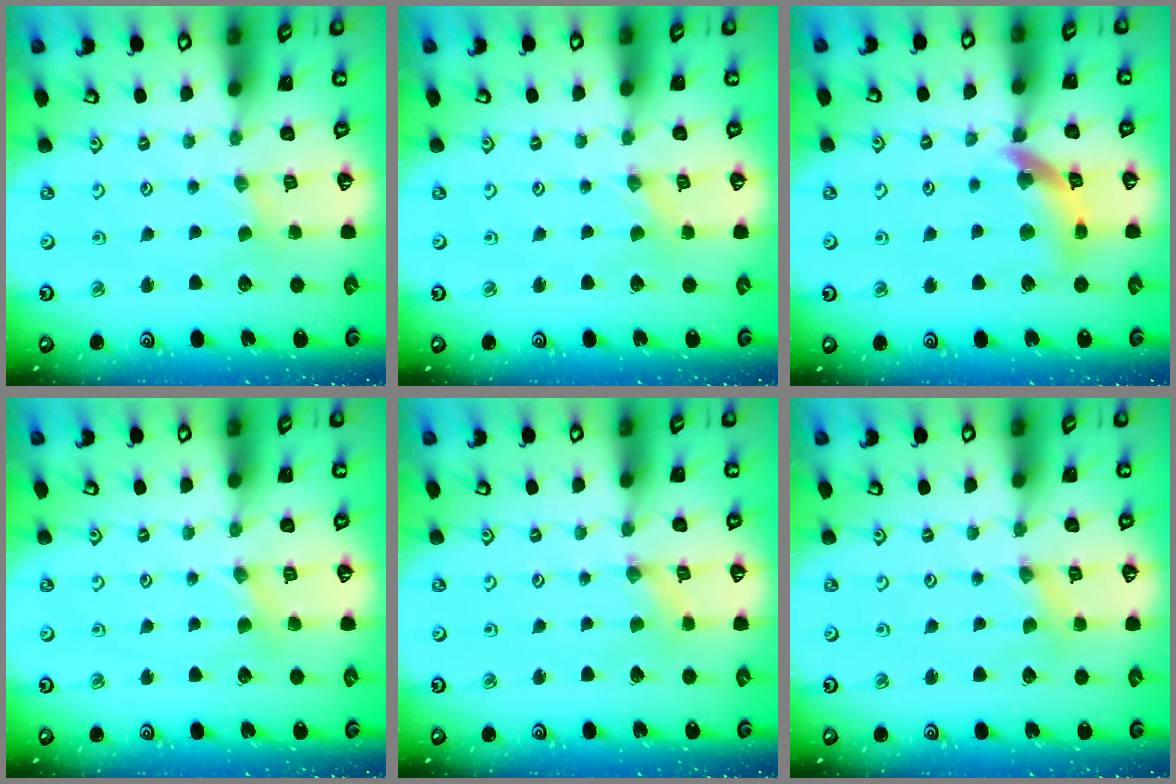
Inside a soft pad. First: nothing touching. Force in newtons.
{"total": 0.0}
{"total": 12.9, "press": 12.8, "slide": 1.7}
{"total": 2.3, "press": 2.3, "slide": 0.3}
{"total": 0.6, "press": 0.5, "slide": 0.2}
{"total": 0.0}